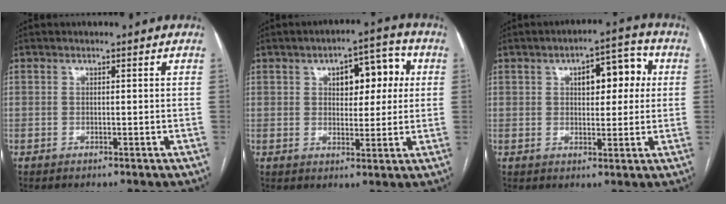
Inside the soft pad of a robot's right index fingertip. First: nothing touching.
{"total": 8.5, "force": [2.4, 4.2, 7.0], "torque": [-0.086, 0.031, 0.035]}
{"total": 8.1, "force": [2.1, 3.7, 6.9], "torque": [-0.086, 0.030, 0.029]}